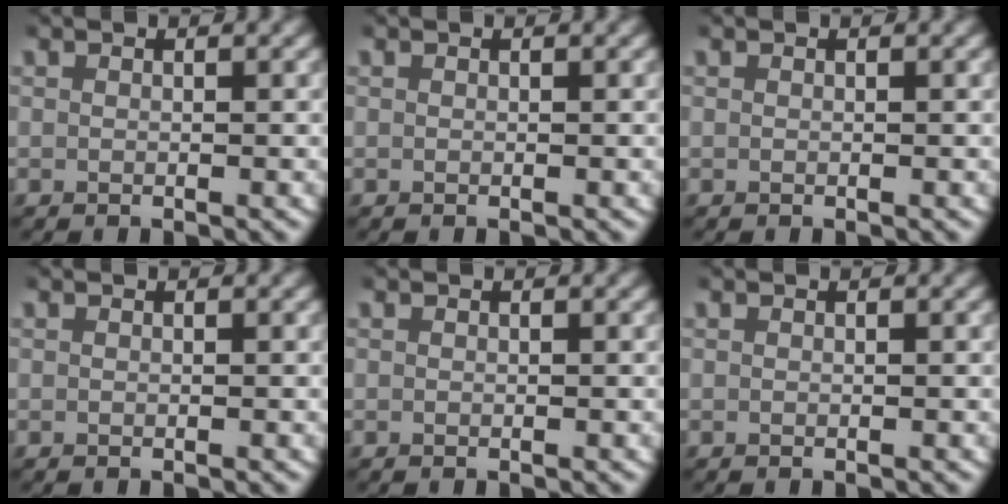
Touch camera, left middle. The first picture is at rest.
{"total": 0.0}
{"total": 0.0}
{"total": 0.0}
{"total": 0.0}
{"total": 0.0}